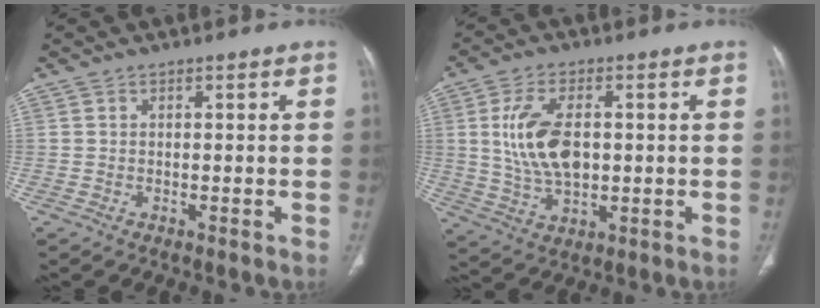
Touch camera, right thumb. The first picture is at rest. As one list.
[{"total": 11.7, "force": [1.3, 6.5, 9.6], "torque": [-0.187, -0.004, 0.034]}]